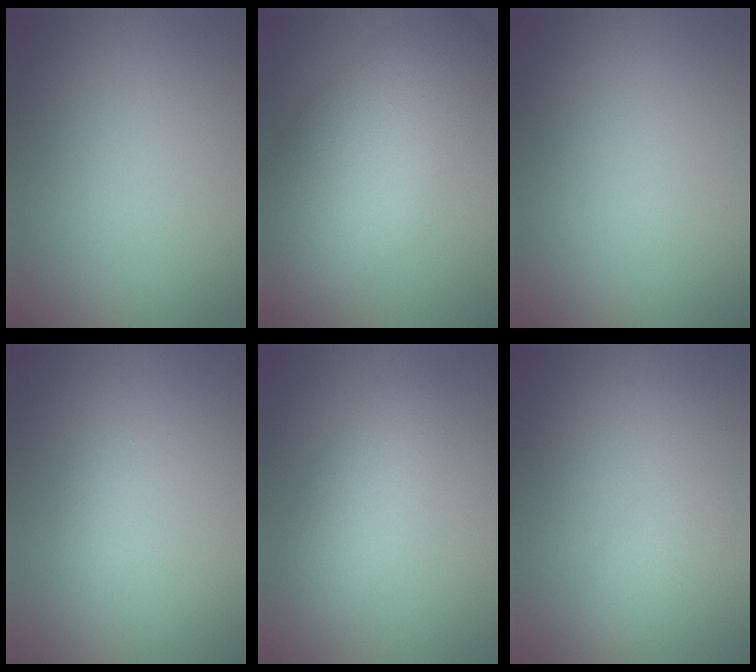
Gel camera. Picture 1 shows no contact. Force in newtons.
{"total": 9.9, "press": 9.9, "slide": 0.6}
{"total": 0.0}
{"total": 1.1, "press": 1.1, "slide": 0.0}
{"total": 3.3, "press": 3.3, "slide": 0.2}
{"total": 0.7, "press": 0.7, "slide": 0.1}